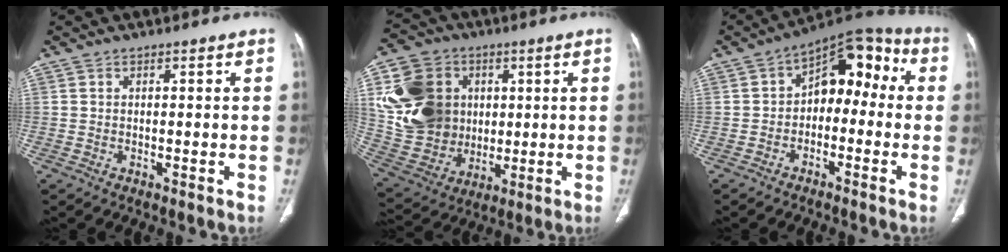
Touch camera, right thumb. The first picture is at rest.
{"total": 20.4, "force": [3.9, 16.9, 10.6], "torque": [-0.192, 0.010, 0.090]}
{"total": 11.7, "force": [-0.3, 7.7, 8.9], "torque": [-0.074, 0.052, -0.021]}